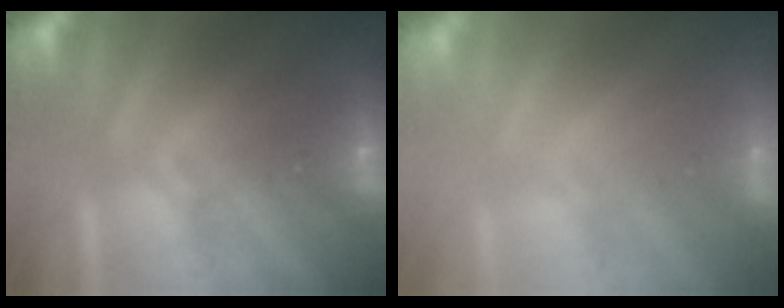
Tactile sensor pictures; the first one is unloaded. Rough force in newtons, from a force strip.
{"total": 9.6}